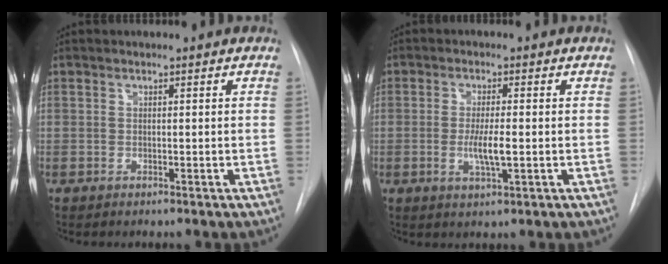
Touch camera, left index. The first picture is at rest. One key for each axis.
{"total": 4.1, "fx": -0.6, "fy": 0.5, "fz": 4.1, "tx": -0.081, "ty": -0.007, "tz": -0.009}